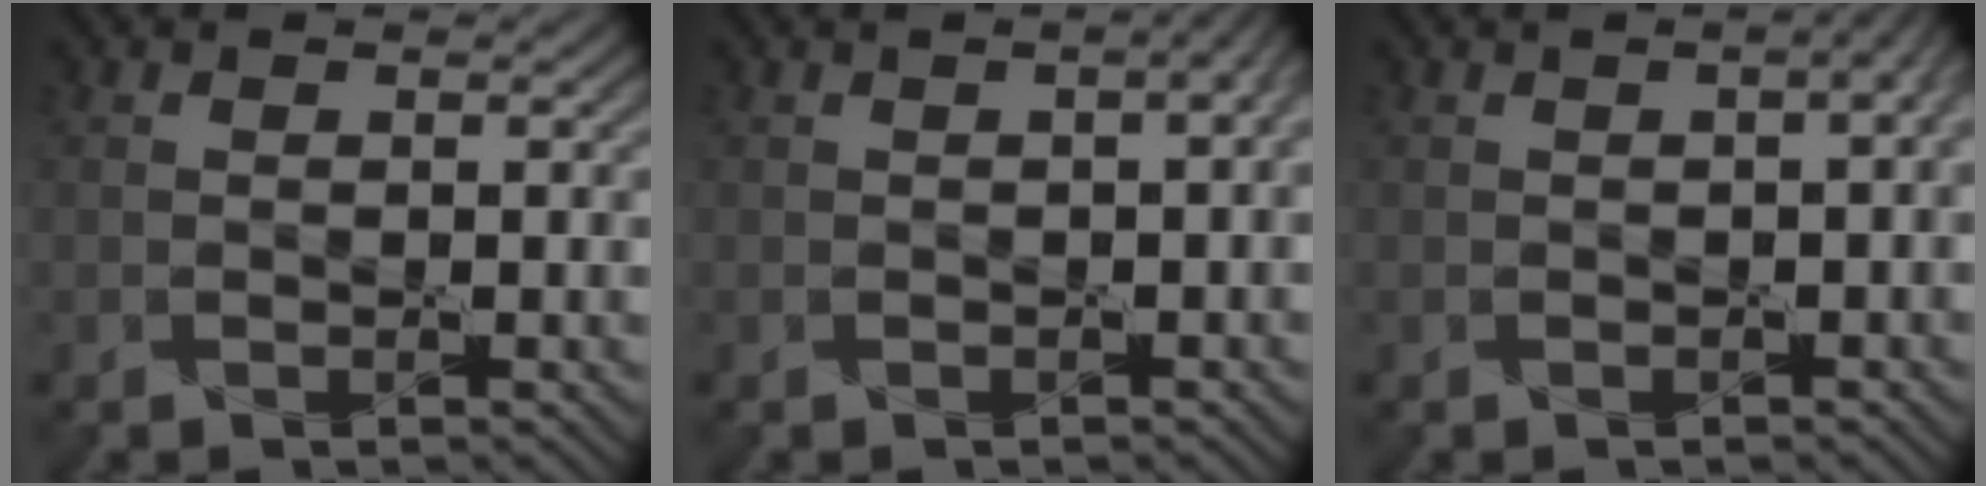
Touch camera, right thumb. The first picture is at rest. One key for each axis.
{"total": 3.6, "fx": 0.4, "fy": 1.5, "fz": 3.3, "tx": -0.032, "ty": 0.002, "tz": 0.009}
{"total": 4.1, "fx": 0.5, "fy": 1.8, "fz": 3.7, "tx": -0.035, "ty": 0.005, "tz": 0.007}